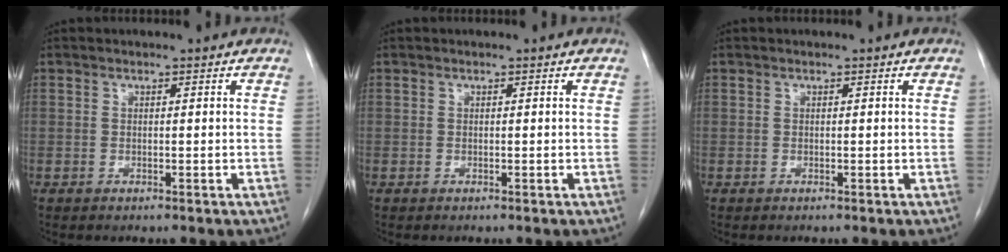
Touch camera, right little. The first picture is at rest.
{"total": 0.0}
{"total": 0.0}